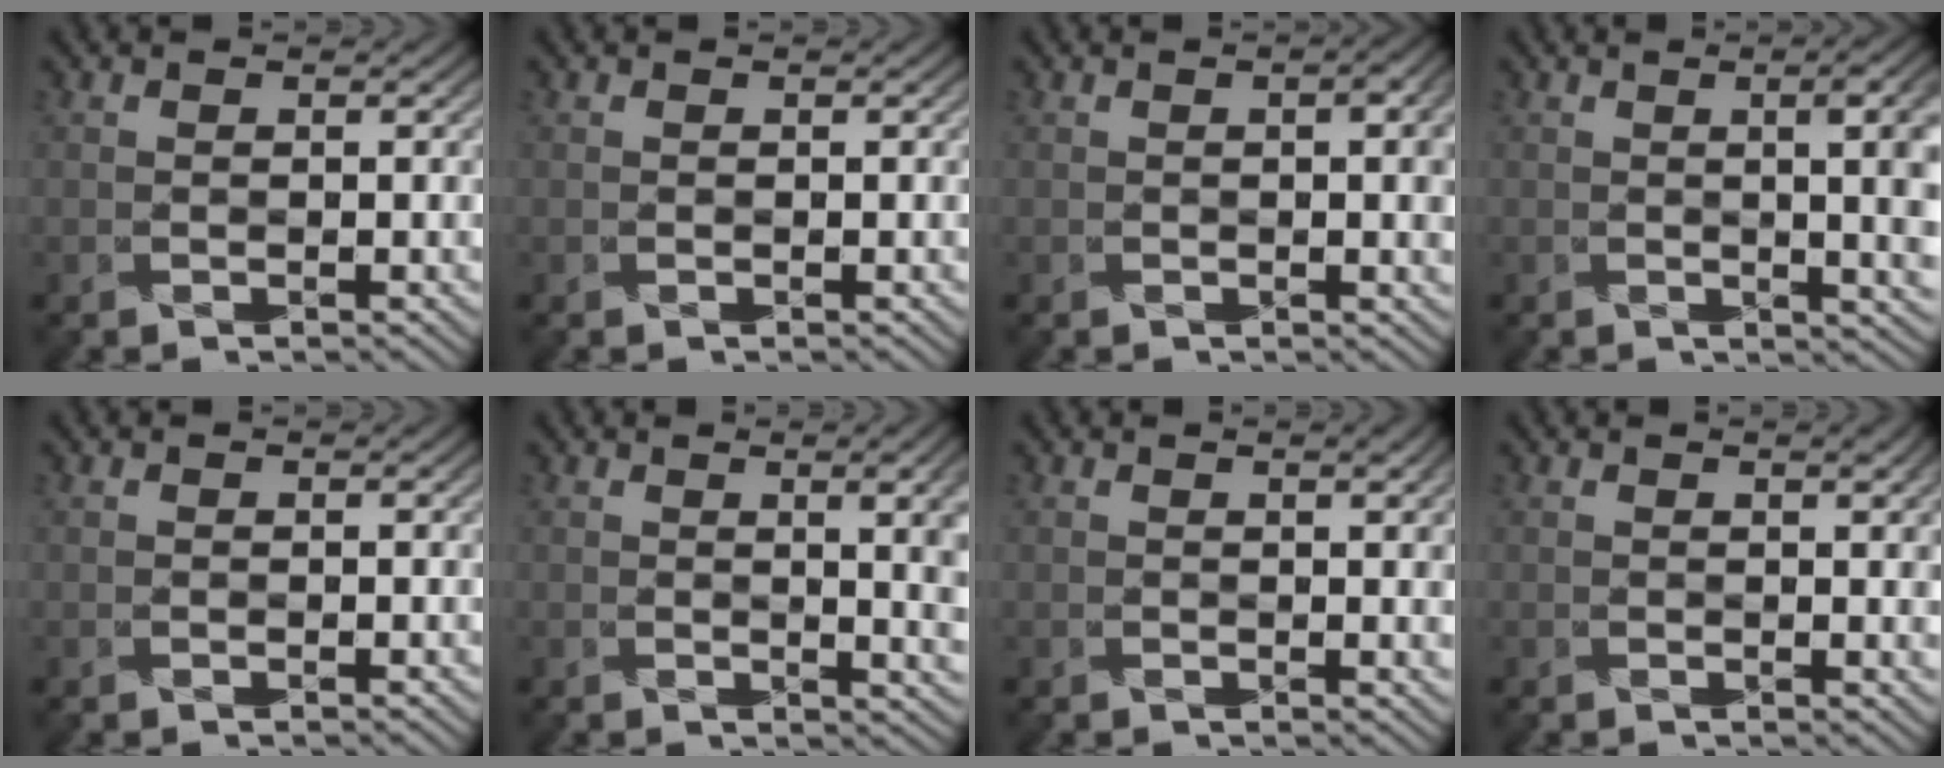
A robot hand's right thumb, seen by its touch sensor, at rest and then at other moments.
{"total": 0.0}
{"total": 3.7, "force": [0.7, 1.0, 3.5], "torque": [-0.043, 0.003, 0.012]}
{"total": 9.6, "force": [1.1, 3.3, 9.0], "torque": [-0.073, 0.024, 0.008]}
{"total": 0.0}
{"total": 6.9, "force": [1.4, 1.9, 6.4], "torque": [-0.058, 0.014, 0.017]}
{"total": 3.3, "force": [1.1, 0.6, 3.0], "torque": [-0.032, 0.009, 0.016]}
{"total": 3.3, "force": [1.2, 0.5, 3.0], "torque": [-0.033, 0.009, 0.017]}